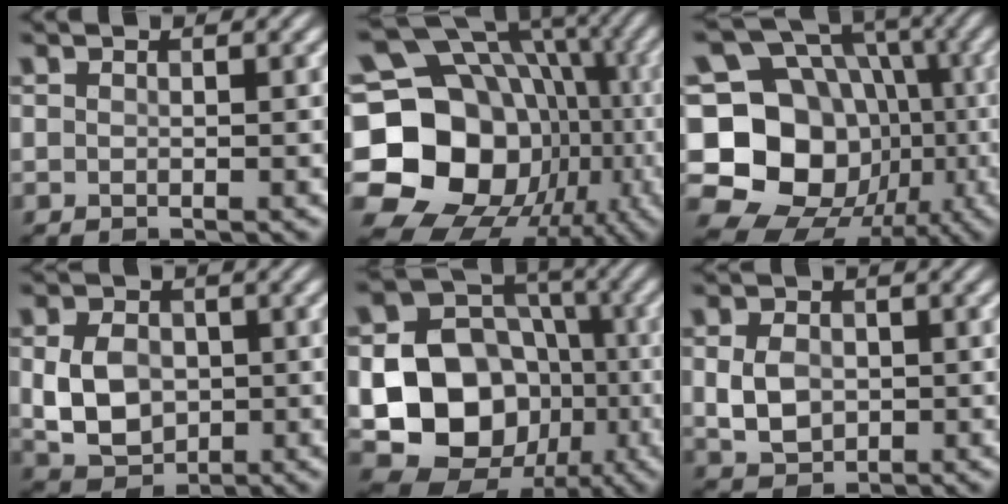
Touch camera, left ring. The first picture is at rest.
{"total": 20.3, "force": [-2.6, 17.4, 10.1], "torque": [-0.169, -0.003, -0.059]}
{"total": 18.2, "force": [-2.4, 15.8, 8.7], "torque": [-0.171, 0.010, -0.048]}
{"total": 5.6, "force": [-0.2, 4.2, 3.7], "torque": [-0.080, -0.005, -0.003]}
{"total": 16.3, "force": [-3.1, 13.9, 7.9], "torque": [-0.150, -0.018, -0.067]}
{"total": 3.6, "force": [0.0, 2.8, 2.3], "torque": [-0.053, -0.003, -0.001]}